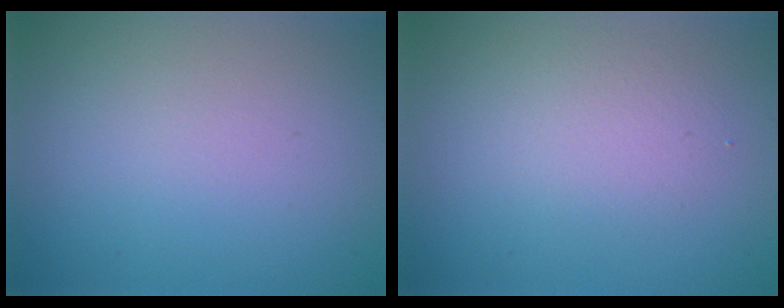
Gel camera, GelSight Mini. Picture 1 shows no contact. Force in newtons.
{"total": 2.2, "press": 2.2, "slide": 0.1}